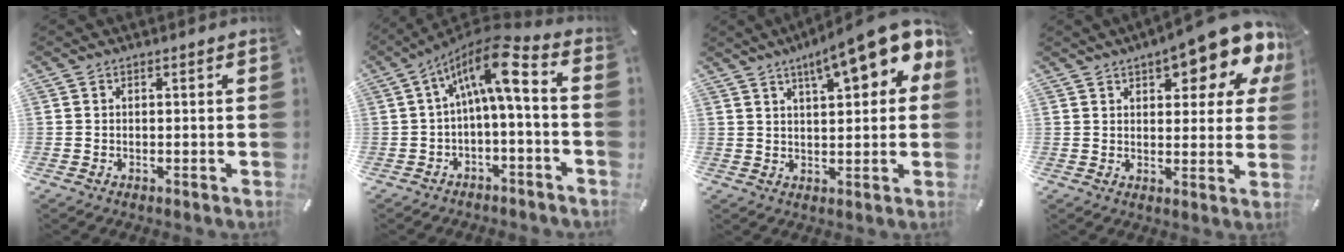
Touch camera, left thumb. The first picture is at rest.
{"total": 11.7, "force": [2.0, 3.7, 10.9], "torque": [-0.190, -0.008, 0.029]}
{"total": 13.6, "force": [8.0, 3.6, 10.3], "torque": [-0.152, -0.042, 0.130]}
{"total": 14.3, "force": [9.1, 5.3, 9.7], "torque": [-0.123, -0.057, 0.151]}